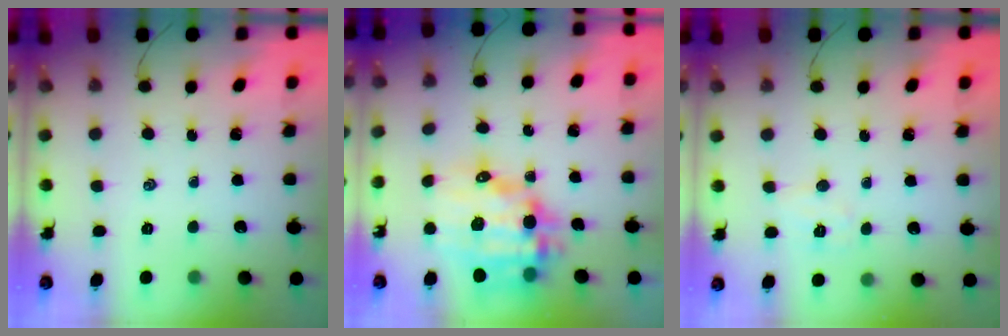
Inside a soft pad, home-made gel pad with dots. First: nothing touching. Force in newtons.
{"total": 15.0, "press": 14.6, "slide": 3.5}
{"total": 5.5, "press": 5.5, "slide": 0.8}